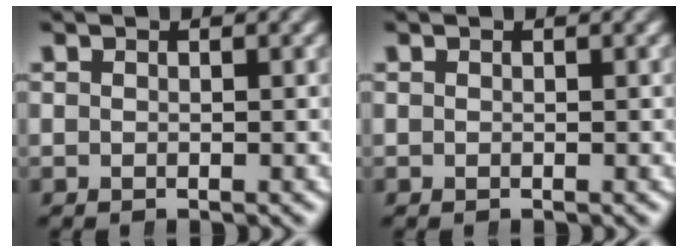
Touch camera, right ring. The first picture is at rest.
{"total": 1.0, "force": [-0.2, -1.0, -0.3], "torque": [0.014, -0.010, 0.005]}